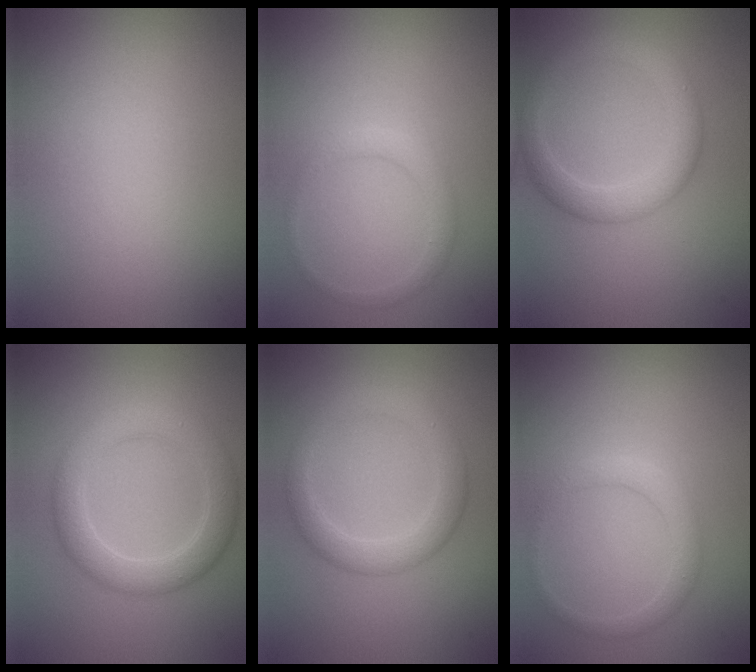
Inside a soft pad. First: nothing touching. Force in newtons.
{"total": 1.6, "press": 1.6, "slide": 0.2}
{"total": 3.7, "press": 3.7, "slide": 0.2}
{"total": 4.2, "press": 4.2, "slide": 0.2}
{"total": 3.1, "press": 3.1, "slide": 0.2}
{"total": 1.9, "press": 1.9, "slide": 0.1}